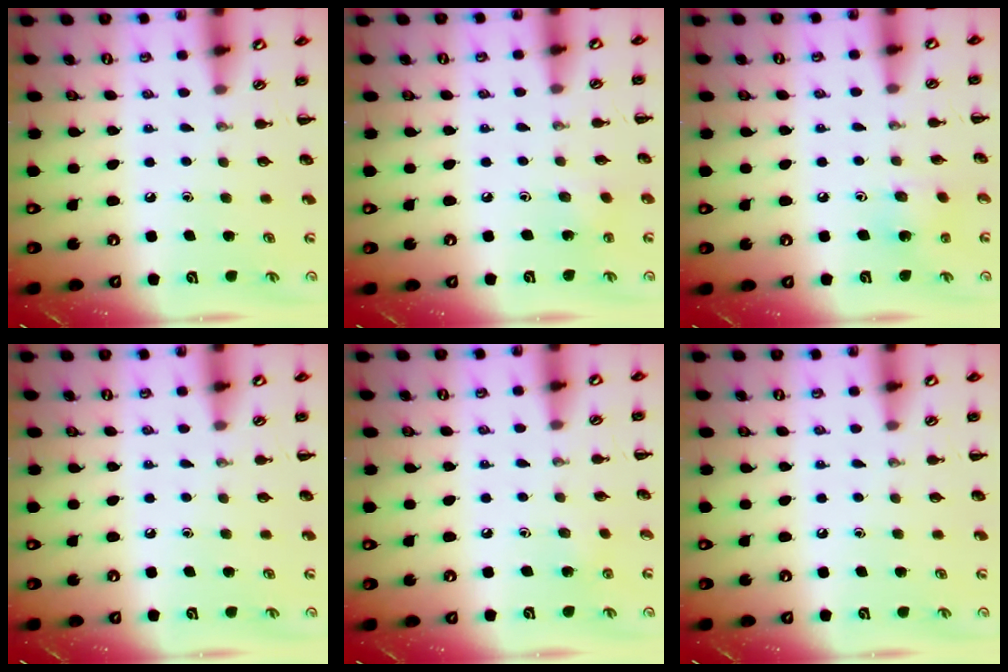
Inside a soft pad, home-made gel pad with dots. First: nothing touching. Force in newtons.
{"total": 1.5, "press": 1.4, "slide": 0.7}
{"total": 3.9, "press": 3.8, "slide": 1.1}
{"total": 0.0}
{"total": 2.4, "press": 2.2, "slide": 0.9}
{"total": 0.0}